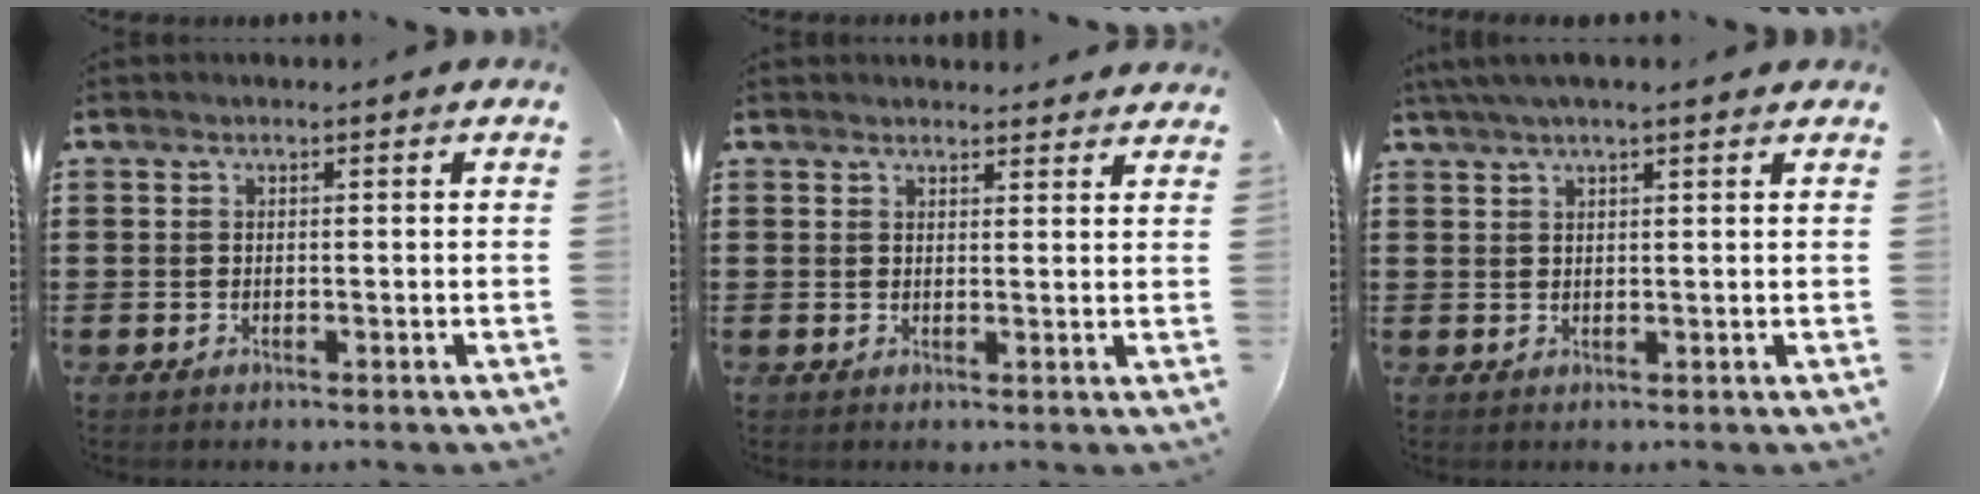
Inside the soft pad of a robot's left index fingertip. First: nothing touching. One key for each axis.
{"total": 1.9, "fx": 1.9, "fy": 0.2, "fz": 0.0, "tx": -0.003, "ty": -0.002, "tz": 0.038}
{"total": 2.9, "fx": 2.1, "fy": 0.4, "fz": 1.9, "tx": -0.041, "ty": 0.005, "tz": 0.040}